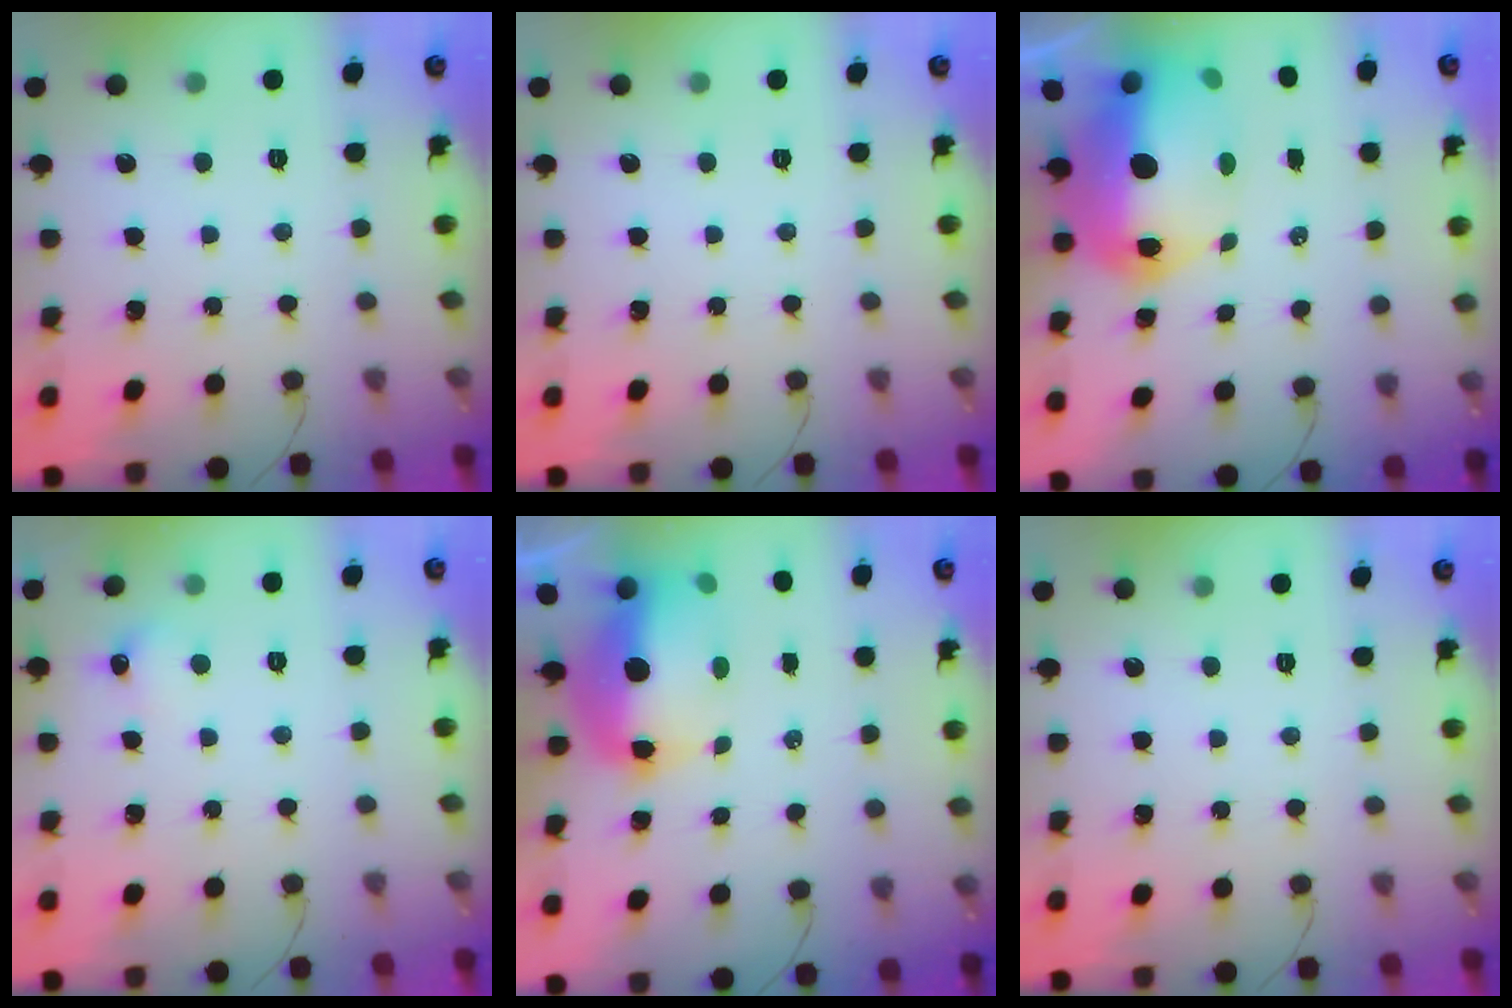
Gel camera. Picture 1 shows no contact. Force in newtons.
{"total": 0.0}
{"total": 17.6, "press": 17.2, "slide": 4.0}
{"total": 5.6, "press": 5.4, "slide": 1.7}
{"total": 11.5, "press": 11.3, "slide": 2.2}
{"total": 0.0}